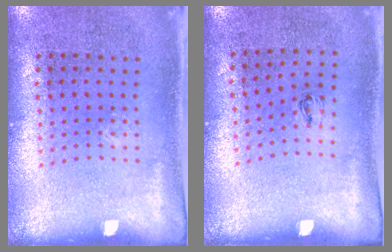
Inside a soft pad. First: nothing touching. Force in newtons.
{"total": 0.6, "press": 0.2, "slide": 0.5}